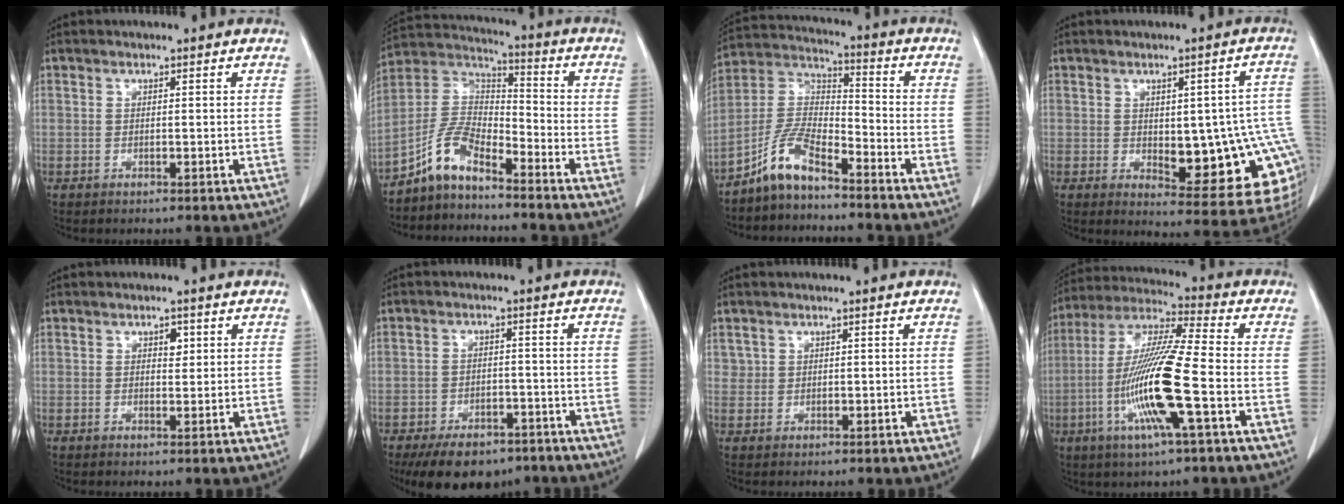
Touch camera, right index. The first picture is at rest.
{"total": 8.2, "force": [-6.3, 2.7, 4.4], "torque": [-0.105, 0.023, -0.129]}
{"total": 8.3, "force": [-6.4, 2.2, 4.8], "torque": [-0.113, 0.013, -0.132]}
{"total": 17.8, "force": [-2.1, 6.0, 16.7], "torque": [-0.137, 0.018, -0.001]}
{"total": 1.7, "force": [0.7, 1.0, 1.2], "torque": [-0.015, -0.001, 0.009]}
{"total": 11.5, "force": [-8.5, 5.9, 5.1], "torque": [-0.080, 0.000, -0.124]}
{"total": 1.2, "force": [0.6, 1.1, 0.1], "torque": [0.006, 0.004, 0.009]}
{"total": 15.6, "force": [-4.3, 0.3, 15.0], "torque": [-0.309, -0.011, -0.090]}